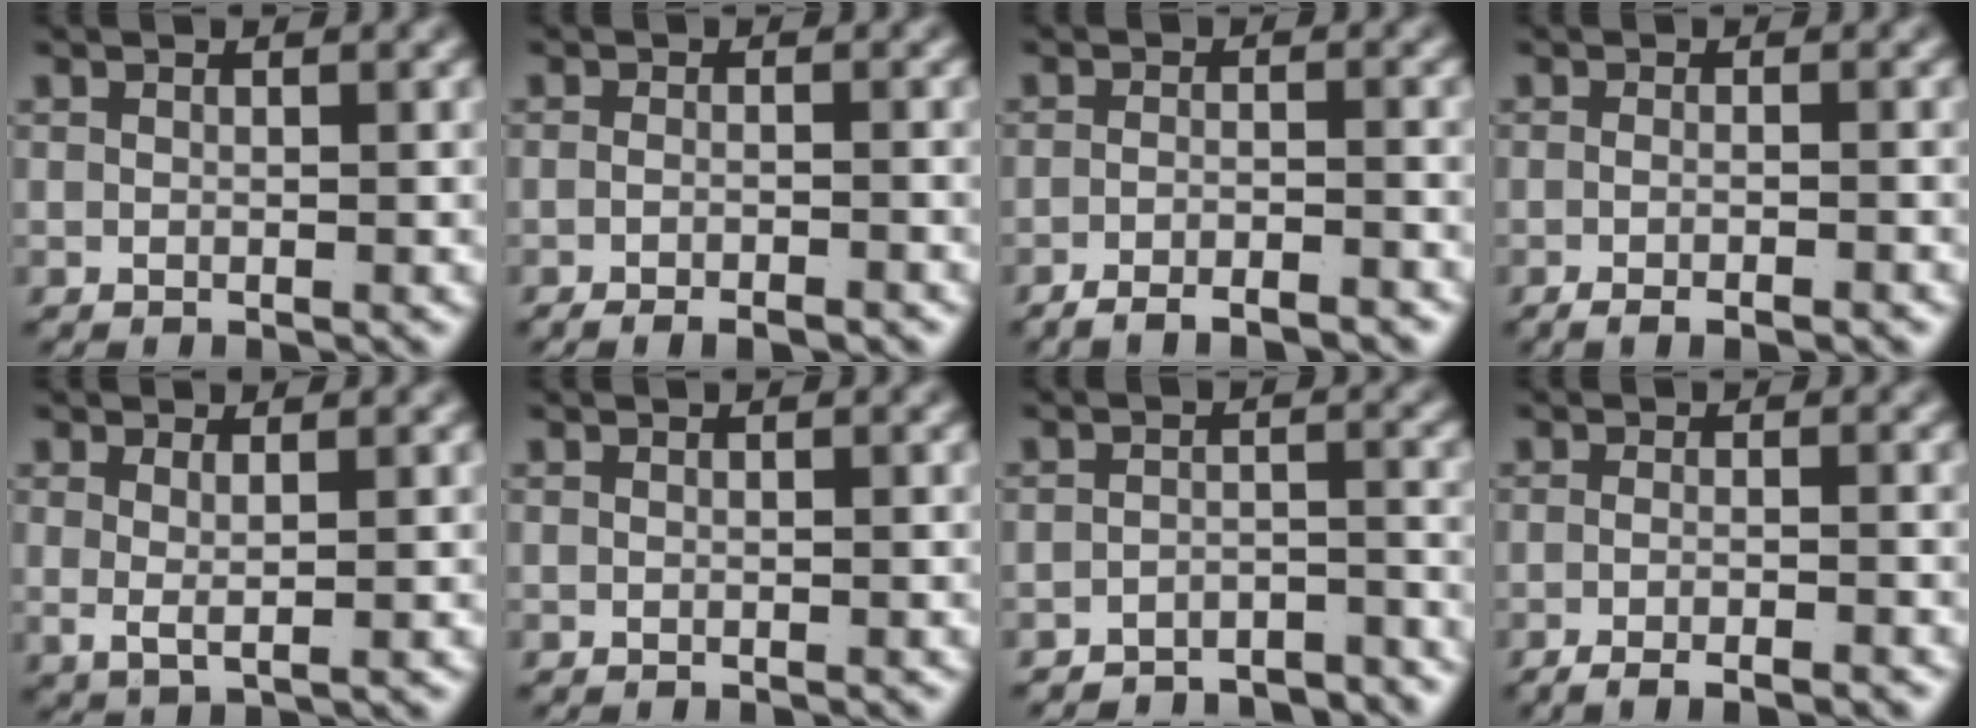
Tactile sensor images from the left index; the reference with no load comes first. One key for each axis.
{"total": 2.9, "fx": -2.6, "fy": 0.3, "fz": 1.3, "tx": -0.023, "ty": -0.008, "tz": -0.039}
{"total": 4.3, "fx": -4.0, "fy": 0.6, "fz": 1.2, "tx": -0.018, "ty": -0.009, "tz": -0.066}
{"total": 2.6, "fx": -2.2, "fy": 0.1, "fz": 1.3, "tx": -0.020, "ty": -0.005, "tz": -0.033}
{"total": 1.8, "fx": 0.6, "fy": 0.2, "fz": 1.7, "tx": -0.038, "ty": -0.015, "tz": 0.025}
{"total": 0.0}
{"total": 6.3, "fx": -6.2, "fy": 1.0, "fz": 1.0, "tx": -0.003, "ty": -0.017, "tz": -0.094}
{"total": 3.4, "fx": -3.0, "fy": 0.3, "fz": 1.5, "tx": -0.025, "ty": -0.008, "tz": -0.046}